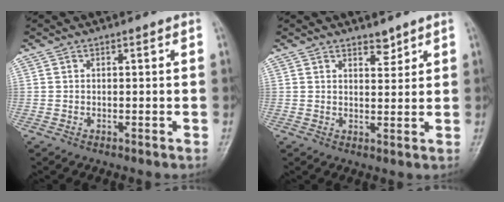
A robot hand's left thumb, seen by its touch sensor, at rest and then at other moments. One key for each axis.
{"total": 2.7, "fx": 2.2, "fy": 1.2, "fz": 1.1, "tx": -0.003, "ty": -0.017, "tz": 0.035}